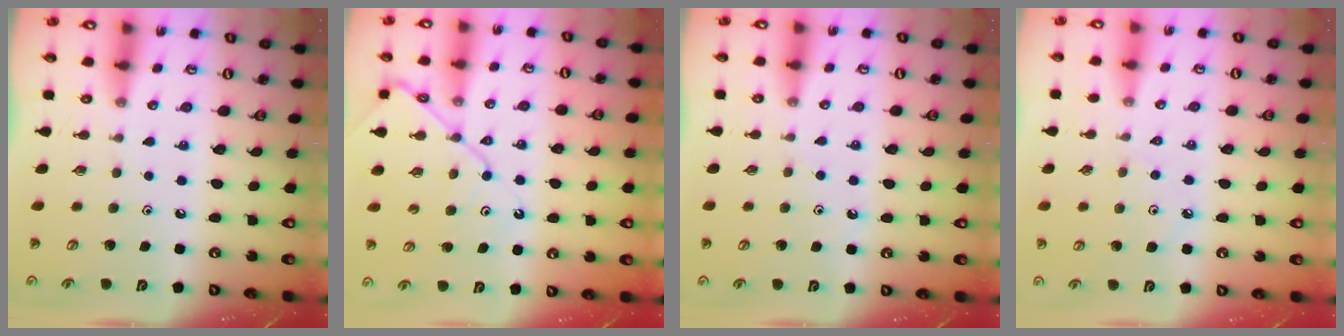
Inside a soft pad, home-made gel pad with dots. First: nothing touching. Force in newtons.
{"total": 10.8, "press": 10.7, "slide": 1.1}
{"total": 3.6, "press": 3.6, "slide": 0.6}
{"total": 5.5, "press": 5.4, "slide": 0.9}